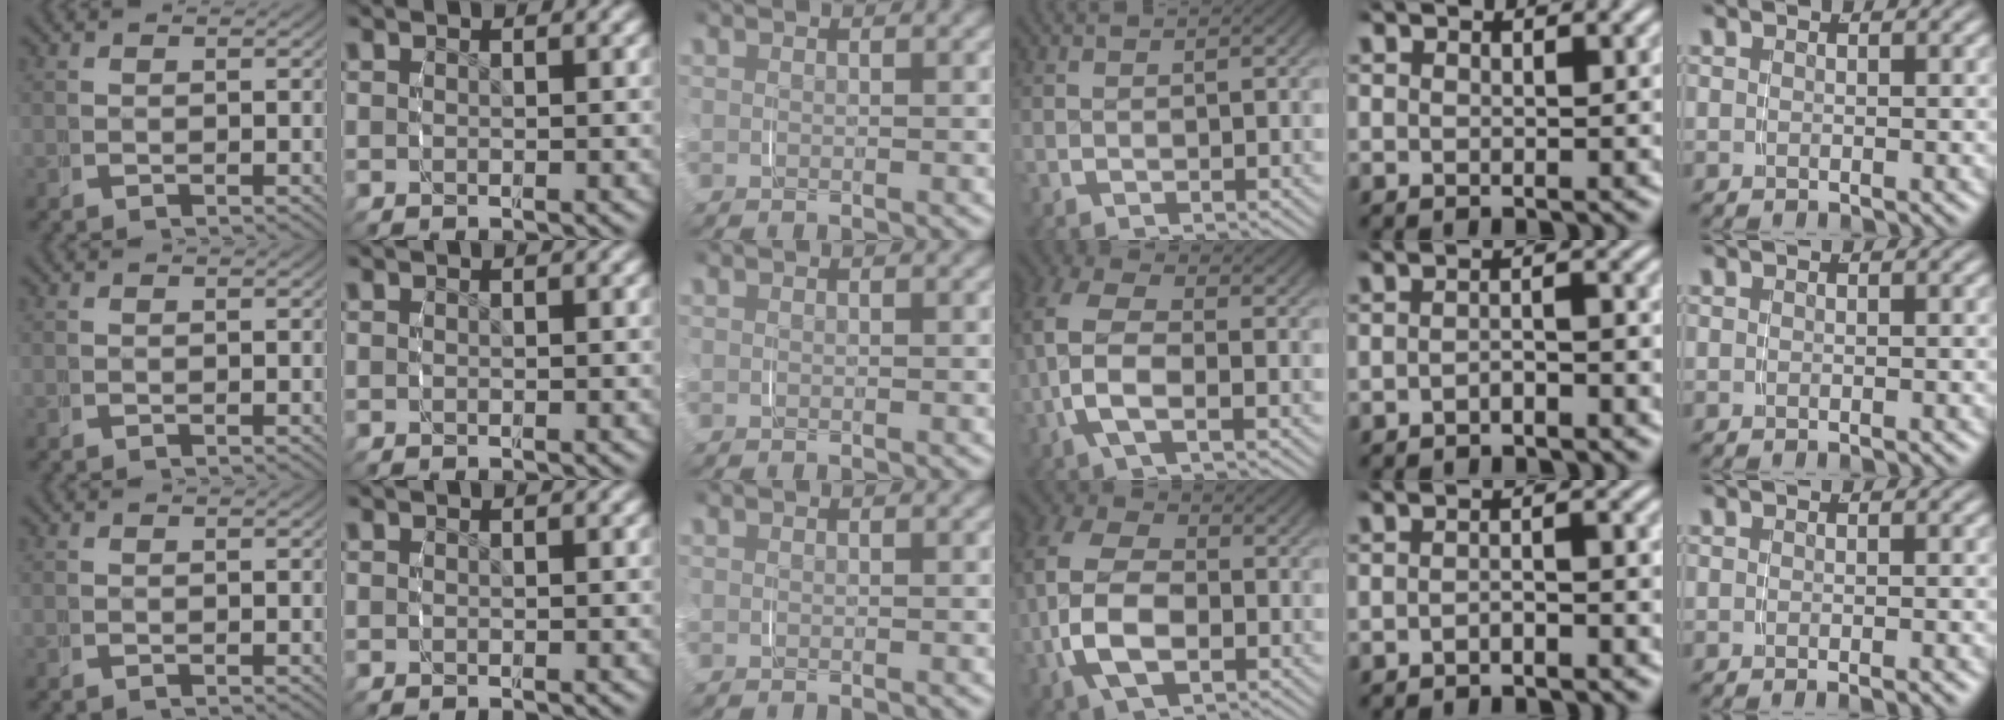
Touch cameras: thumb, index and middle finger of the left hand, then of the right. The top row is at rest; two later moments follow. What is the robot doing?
{"motion": "grasp_and_lifting", "object": "napkin"}